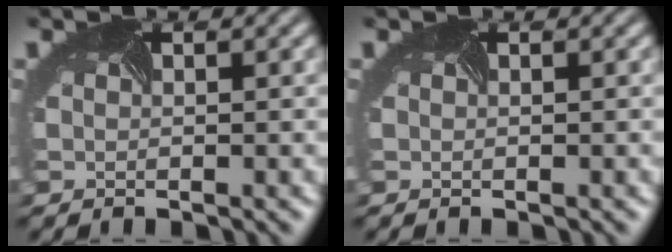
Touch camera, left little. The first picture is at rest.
{"total": 0.0}